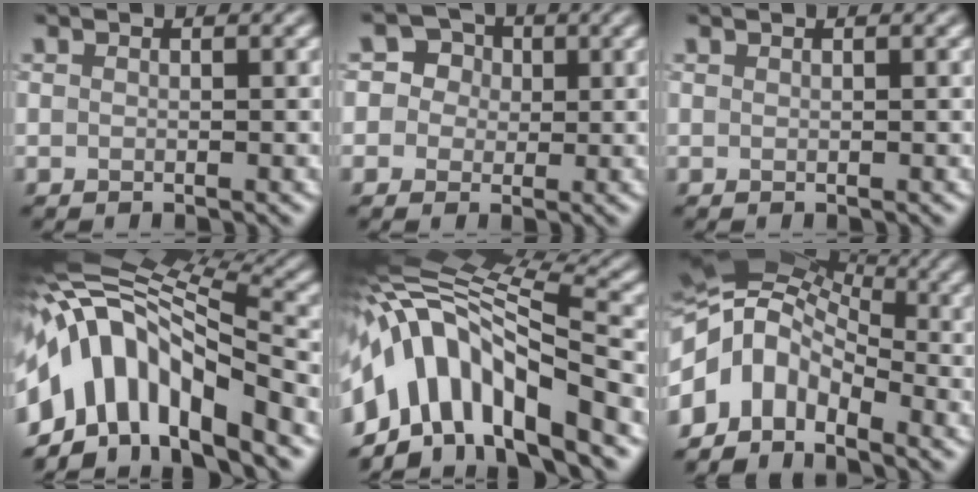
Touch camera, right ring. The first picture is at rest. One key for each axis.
{"total": 3.7, "fx": 0.8, "fy": 3.5, "fz": 1.1, "tx": 0.007, "ty": 0.015, "tz": -0.007}
{"total": 0.0}
{"total": 12.6, "fx": -4.1, "fy": 5.8, "fz": 10.4, "tx": -0.184, "ty": 0.022, "tz": -0.076}
{"total": 12.6, "fx": -4.2, "fy": 5.1, "fz": 10.7, "tx": -0.185, "ty": 0.023, "tz": -0.075}
{"total": 8.2, "fx": -2.7, "fy": 5.5, "fz": 5.4, "tx": -0.083, "ty": 0.015, "tz": -0.076}